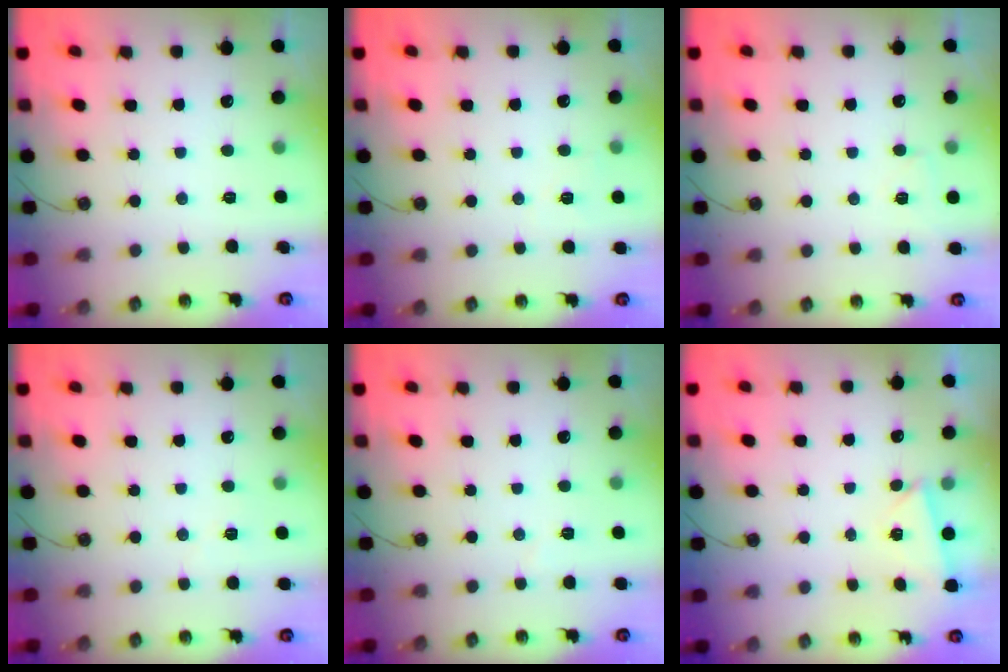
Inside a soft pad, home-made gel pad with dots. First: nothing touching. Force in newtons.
{"total": 7.9, "press": 4.8, "slide": 6.3}
{"total": 3.7, "press": 2.8, "slide": 2.4}
{"total": 3.8, "press": 3.7, "slide": 1.0}
{"total": 2.8, "press": 2.7, "slide": 0.8}
{"total": 2.6, "press": 2.6, "slide": 0.3}